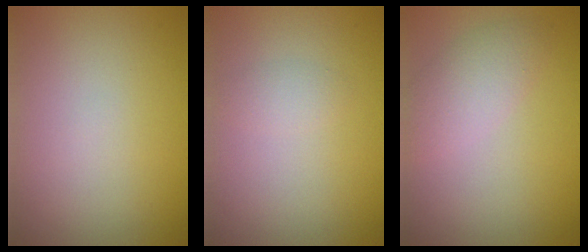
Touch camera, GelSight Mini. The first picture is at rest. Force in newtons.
{"total": 1.1, "press": 1.1, "slide": 0.0}
{"total": 2.9, "press": 2.9, "slide": 0.2}